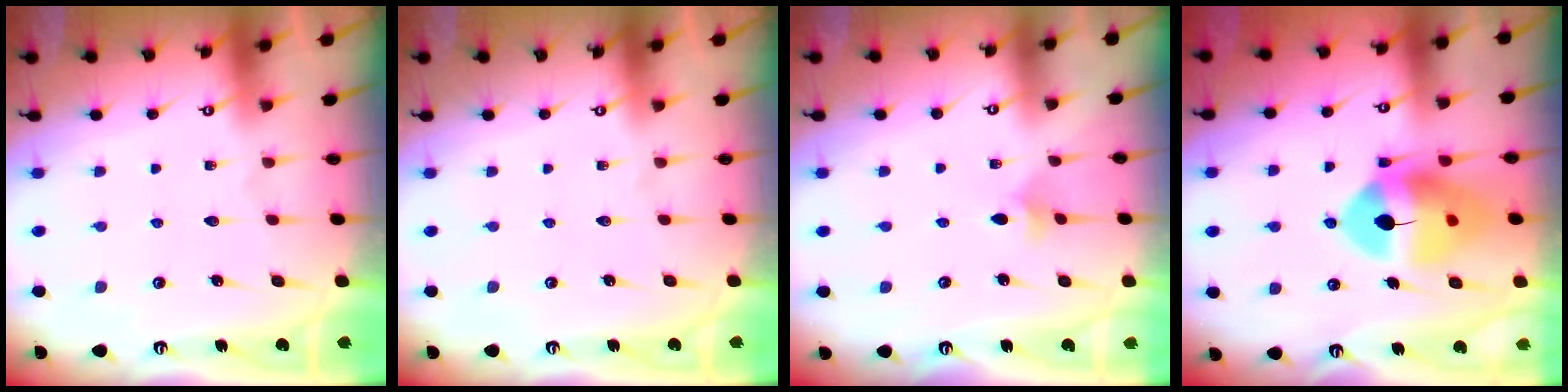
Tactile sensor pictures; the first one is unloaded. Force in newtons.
{"total": 0.0}
{"total": 3.3, "press": 3.2, "slide": 0.8}
{"total": 14.7, "press": 14.5, "slide": 2.1}